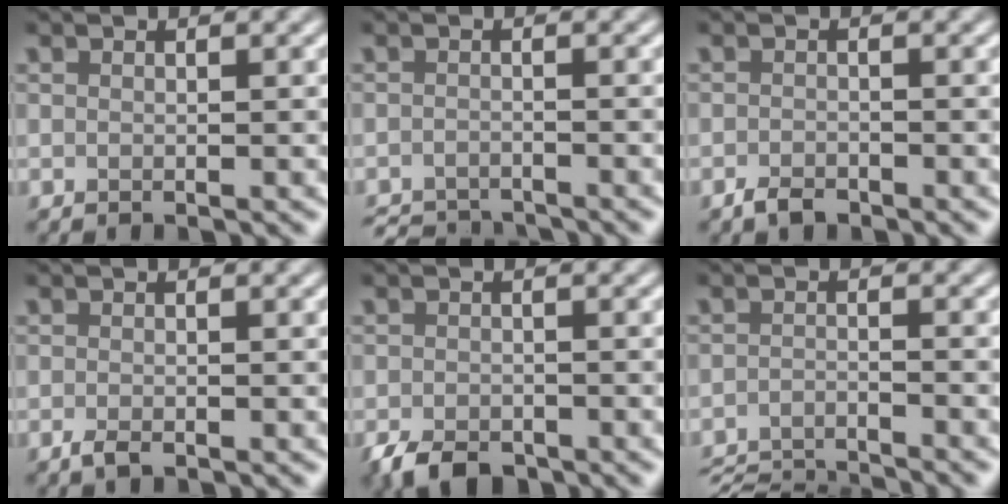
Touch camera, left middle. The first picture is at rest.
{"total": 3.6, "force": [-3.5, 0.5, 0.7], "torque": [-0.010, -0.009, -0.062]}
{"total": 1.3, "force": [-1.0, 0.6, 0.5], "torque": [-0.010, 0.002, -0.021]}
{"total": 1.1, "force": [-0.7, 0.4, 0.8], "torque": [-0.016, -0.002, -0.012]}
{"total": 3.2, "force": [-2.3, 1.5, 1.5], "torque": [-0.026, -0.005, -0.046]}
{"total": 7.4, "force": [-7.1, 0.8, 1.9], "torque": [-0.034, -0.017, -0.115]}